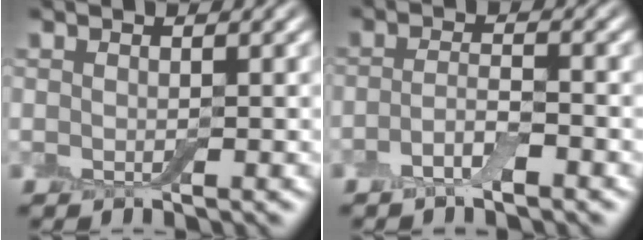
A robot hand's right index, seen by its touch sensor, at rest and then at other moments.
{"total": 2.3, "force": [-1.3, 0.6, 1.8], "torque": [-0.037, 0.004, -0.031]}